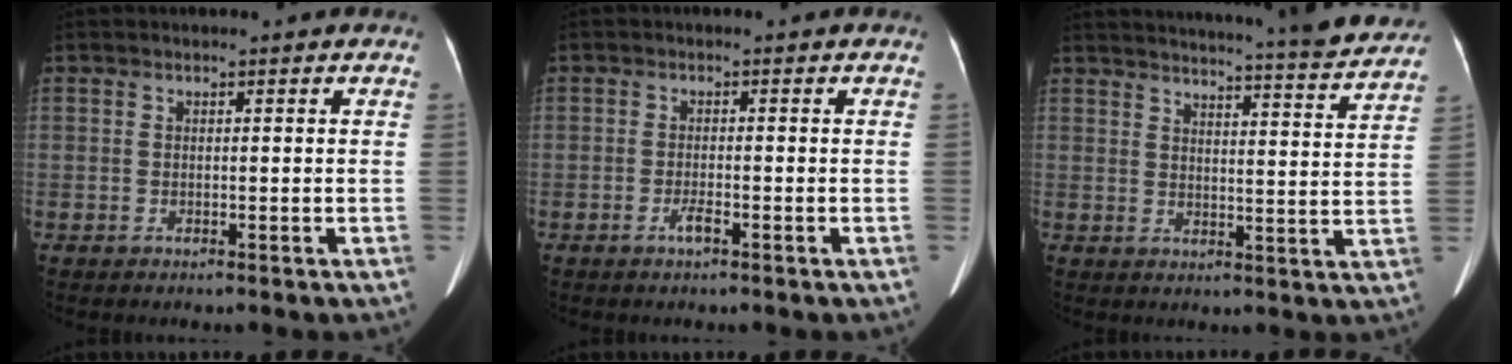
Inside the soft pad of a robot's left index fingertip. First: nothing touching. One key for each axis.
{"total": 1.5, "fx": -1.2, "fy": 0.1, "fz": 1.0, "tx": -0.024, "ty": -0.006, "tz": -0.023}
{"total": 21.7, "fx": 20.4, "fy": 1.0, "fz": 7.3, "tx": -0.106, "ty": -0.053, "tz": 0.241}